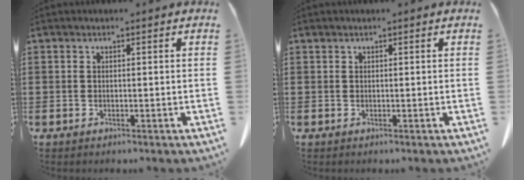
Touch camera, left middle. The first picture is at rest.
{"total": 0.0}